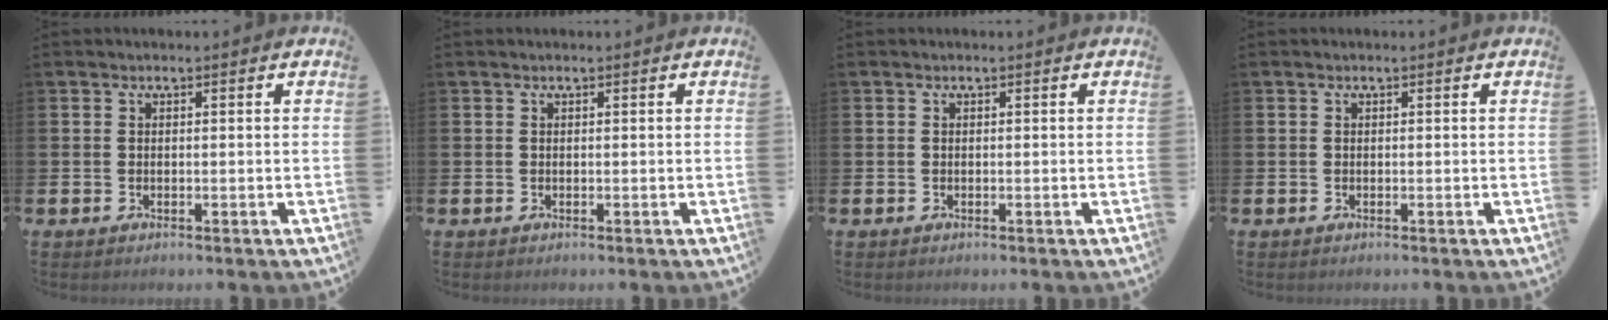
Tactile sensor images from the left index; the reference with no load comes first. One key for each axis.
{"total": 0.0}
{"total": 0.0}
{"total": 0.0}